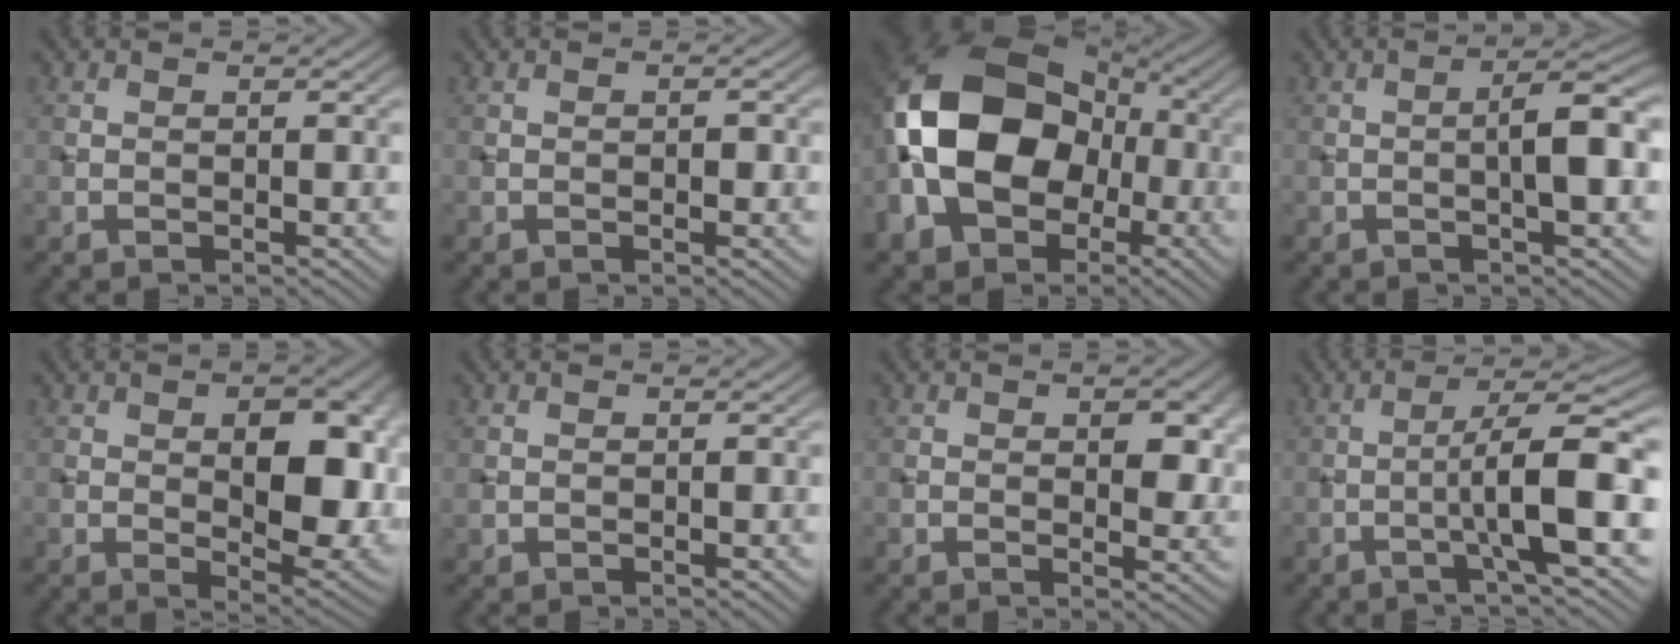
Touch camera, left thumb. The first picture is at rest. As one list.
[{"total": 1.0, "force": [-0.2, 0.4, 0.9], "torque": [-0.011, 0.003, -0.004]}, {"total": 18.9, "force": [-2.8, 13.8, 12.5], "torque": [-0.253, -0.001, -0.063]}, {"total": 4.8, "force": [-0.8, 0.9, 4.6], "torque": [-0.074, 0.015, -0.020]}, {"total": 10.7, "force": [0.9, 5.6, 9.1], "torque": [-0.120, -0.004, 0.019]}, {"total": 0.8, "force": [0.1, 0.7, 0.2], "torque": [-0.004, -0.004, 0.002]}, {"total": 4.6, "force": [0.9, 2.5, 3.8], "torque": [-0.051, -0.006, 0.017]}, {"total": 8.2, "force": [-2.3, 1.0, 7.8], "torque": [-0.118, 0.023, -0.052]}]